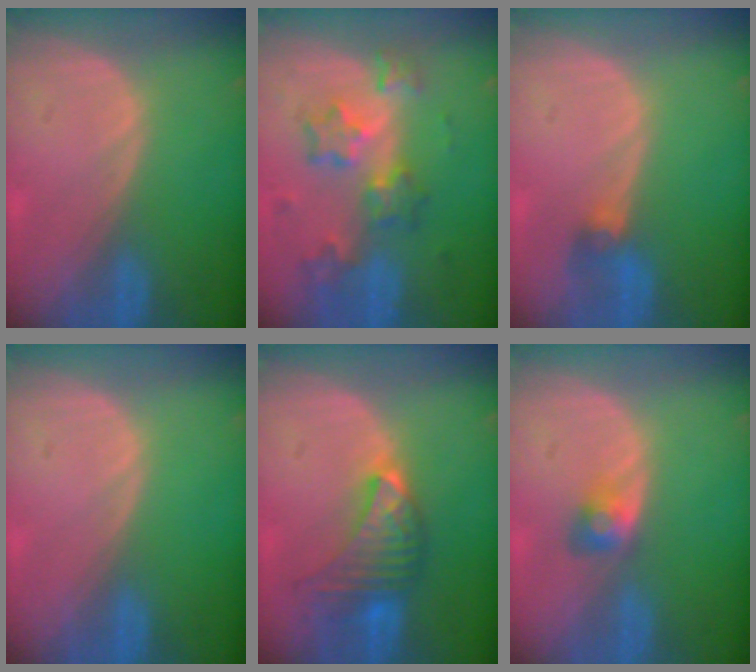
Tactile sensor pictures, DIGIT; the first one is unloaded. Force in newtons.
{"total": 8.4, "press": 7.3, "slide": 4.1}
{"total": 2.8, "press": 2.6, "slide": 1.0}
{"total": 0.0}
{"total": 7.0, "press": 7.0, "slide": 0.6}
{"total": 2.8, "press": 2.5, "slide": 1.2}